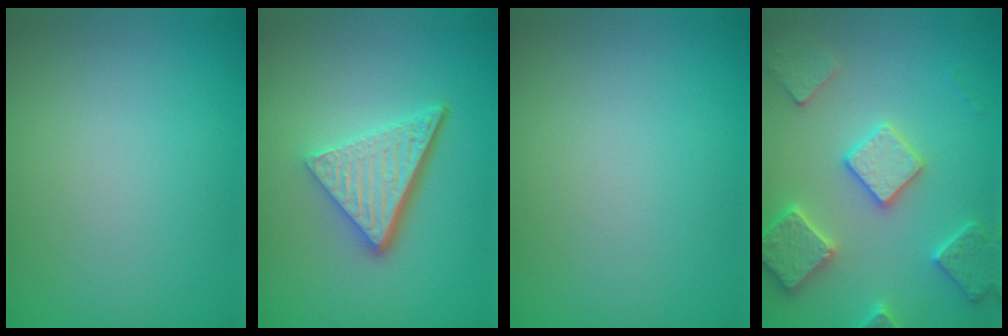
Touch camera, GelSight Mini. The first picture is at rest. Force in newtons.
{"total": 5.4, "press": 3.6, "slide": 4.0}
{"total": 0.0}
{"total": 5.6, "press": 5.5, "slide": 1.1}